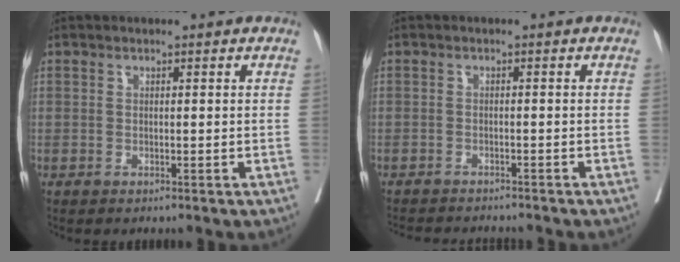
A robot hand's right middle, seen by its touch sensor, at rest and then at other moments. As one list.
[{"total": 8.0, "force": [-7.6, 1.1, 2.3], "torque": [-0.028, -0.008, -0.103]}]